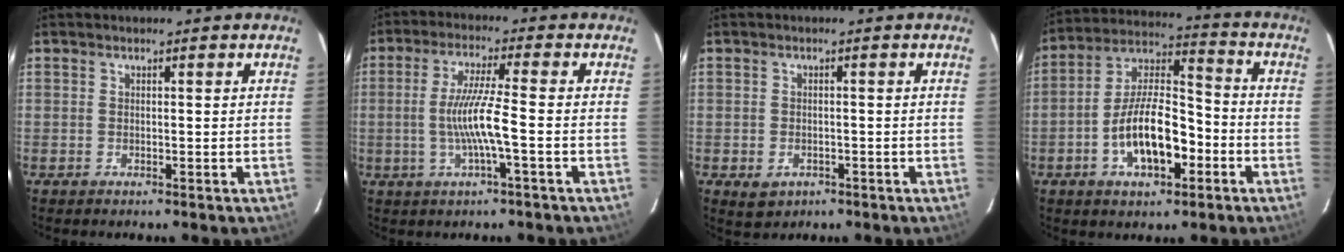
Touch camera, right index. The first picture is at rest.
{"total": 7.8, "force": [-1.9, -0.5, 7.6], "torque": [-0.150, -0.005, -0.033]}
{"total": 3.7, "force": [-1.6, 2.9, 1.6], "torque": [-0.036, -0.003, -0.015]}
{"total": 14.1, "force": [-4.9, 6.2, 11.6], "torque": [-0.223, 0.017, -0.081]}